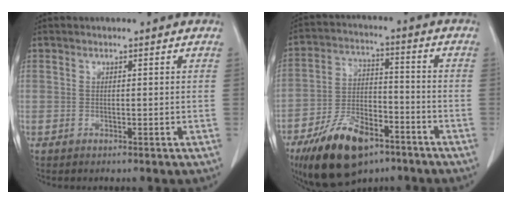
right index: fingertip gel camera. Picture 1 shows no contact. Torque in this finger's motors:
{"motor_torque": [1.07, -1.07, 0.62, 0.16]}